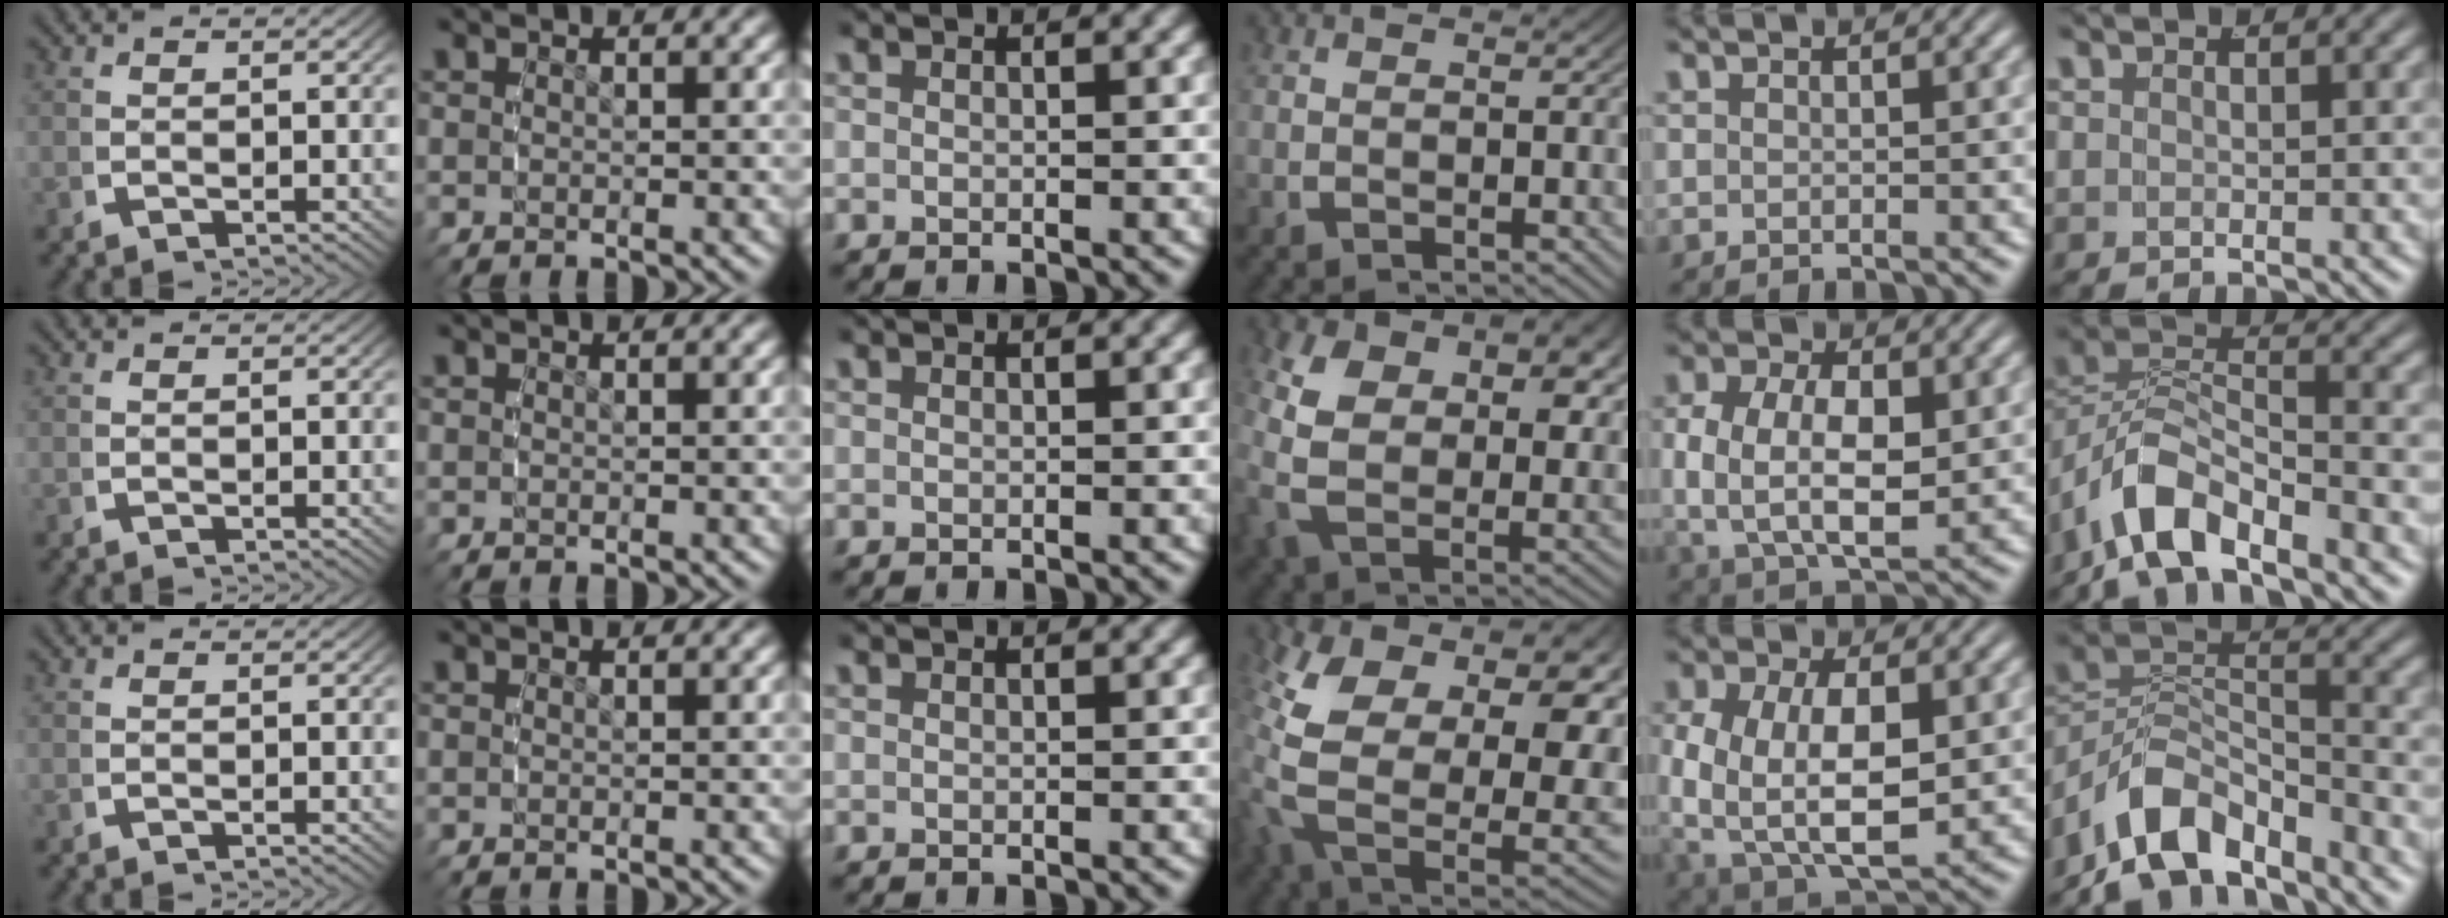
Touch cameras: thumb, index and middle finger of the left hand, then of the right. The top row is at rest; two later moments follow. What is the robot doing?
{"motion": "grasp_and_lifting", "object": "backpack"}